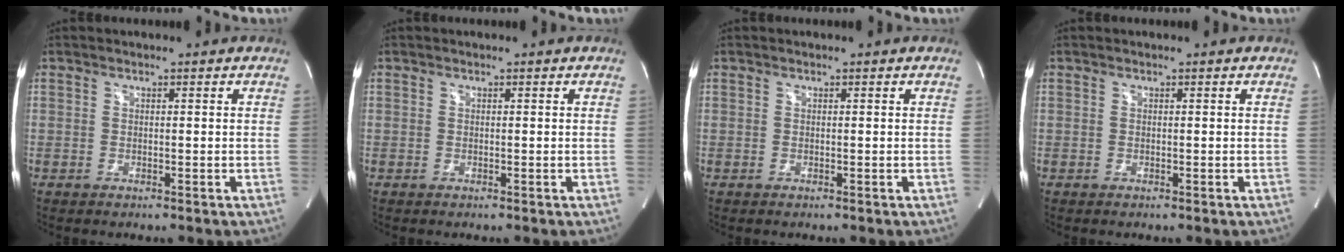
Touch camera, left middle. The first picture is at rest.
{"total": 0.0}
{"total": 0.0}
{"total": 0.0}